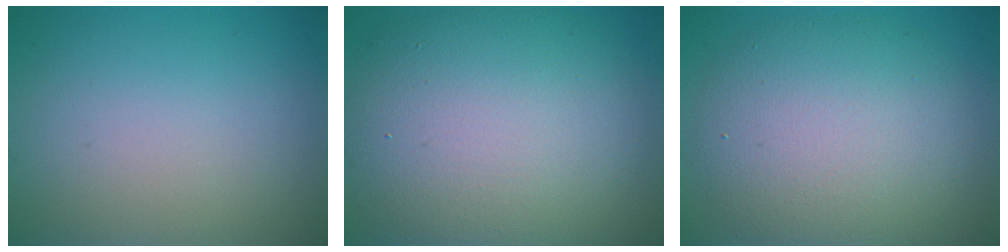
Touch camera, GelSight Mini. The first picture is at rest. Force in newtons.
{"total": 12.7, "press": 12.6, "slide": 0.8}
{"total": 8.5, "press": 8.4, "slide": 0.6}